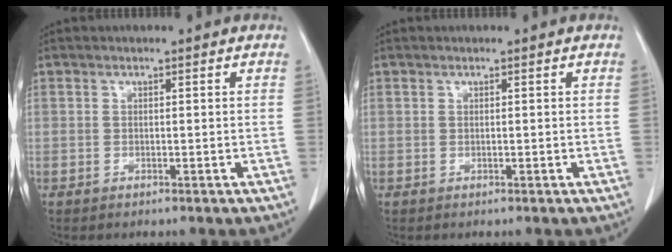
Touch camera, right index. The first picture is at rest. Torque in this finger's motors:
{"motor_torque": [0.00, 0.00, 0.00, 0.00]}